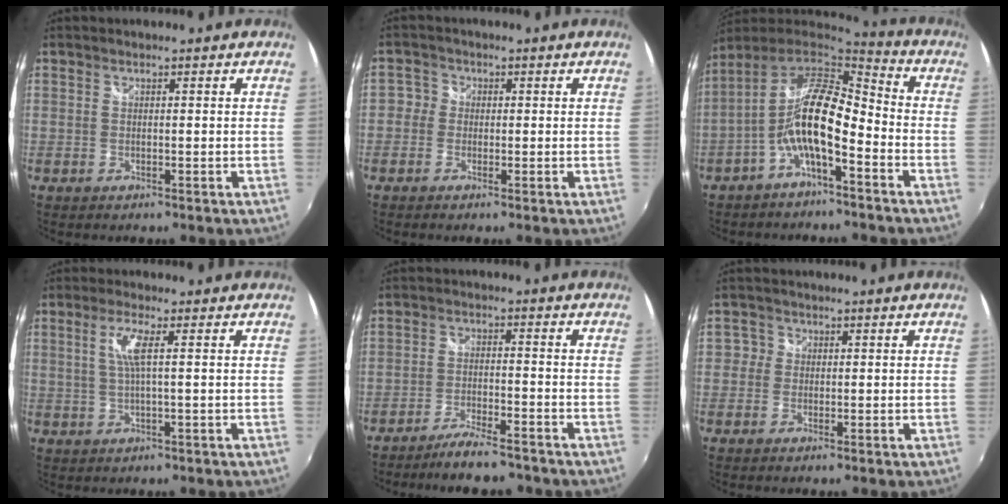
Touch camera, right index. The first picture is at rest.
{"total": 2.9, "force": [-1.2, 2.6, 0.3], "torque": [-0.002, 0.005, -0.031]}
{"total": 13.2, "force": [-4.4, 4.7, 11.5], "torque": [-0.223, 0.008, -0.087]}
{"total": 4.0, "force": [0.9, -0.2, 3.9], "torque": [-0.079, 0.000, 0.018]}
{"total": 7.9, "force": [-6.8, 1.3, 3.7], "torque": [-0.091, -0.009, -0.114]}
{"total": 2.2, "force": [-0.7, 2.1, 0.1], "torque": [-0.001, 0.005, -0.017]}